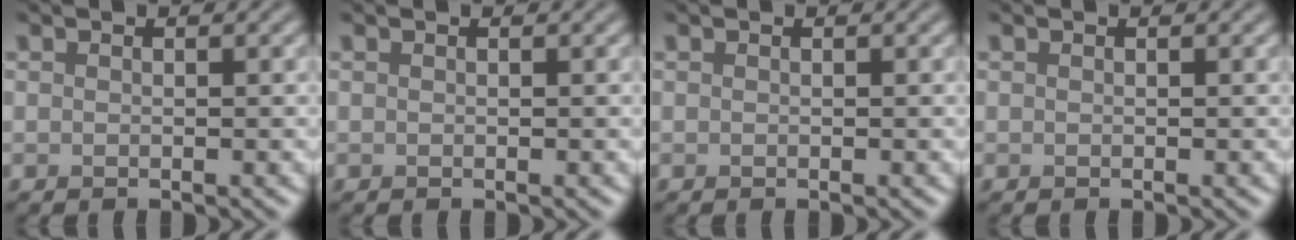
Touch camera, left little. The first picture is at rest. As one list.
[{"total": 0.0}, {"total": 0.0}, {"total": 0.0}]